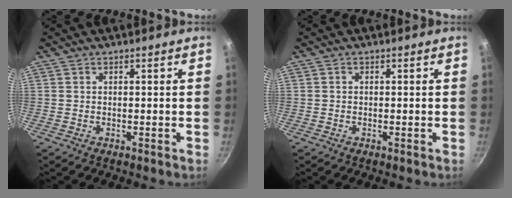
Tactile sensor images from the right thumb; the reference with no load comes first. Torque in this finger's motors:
{"motor_torque": [-0.07, -0.26, -0.42, 0.31, -0.04]}